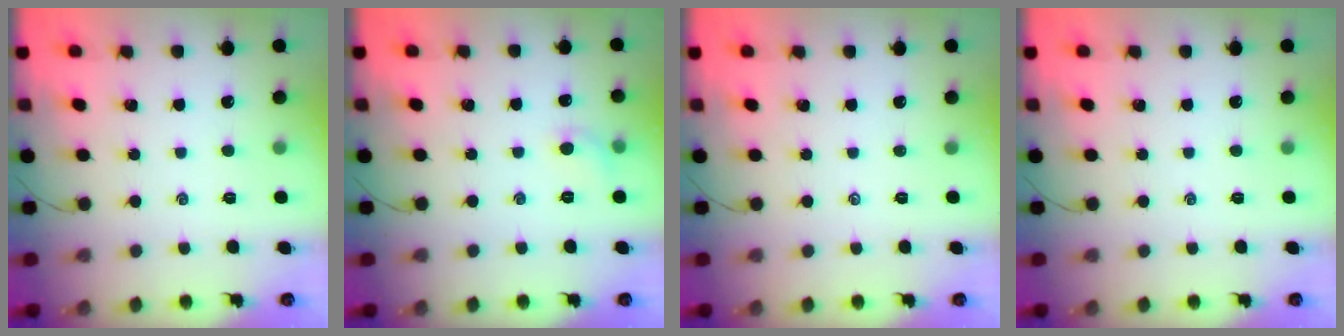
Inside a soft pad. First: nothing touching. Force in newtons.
{"total": 4.7, "press": 4.5, "slide": 1.5}
{"total": 0.0}
{"total": 0.0}